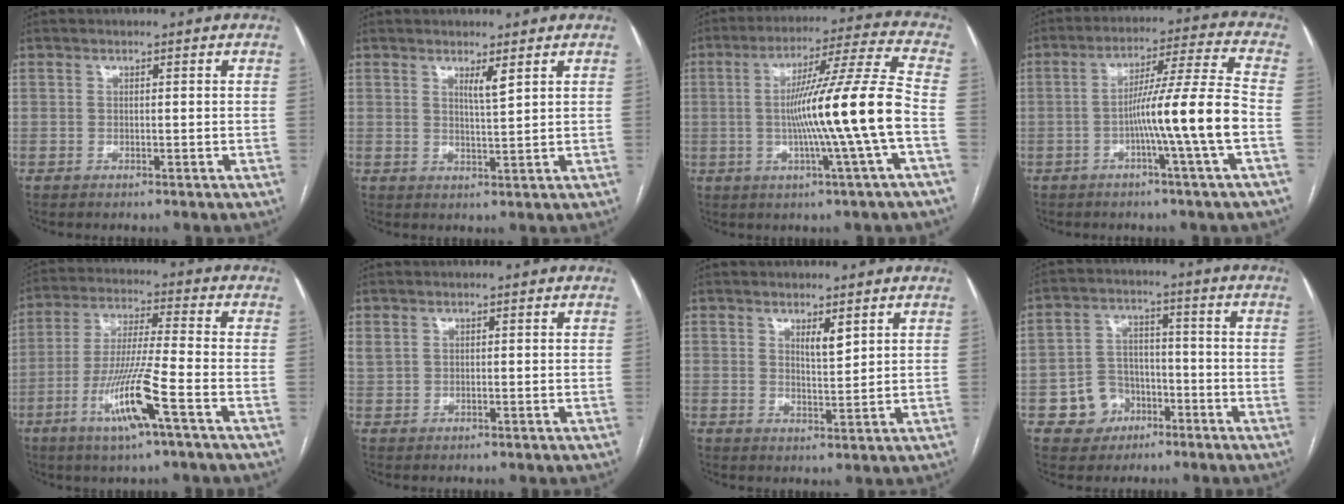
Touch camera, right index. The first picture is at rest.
{"total": 2.3, "force": [1.4, -0.2, 1.8], "torque": [-0.034, -0.008, 0.027]}
{"total": 14.9, "force": [-2.4, -2.2, 14.6], "torque": [-0.240, 0.002, -0.044]}
{"total": 11.5, "force": [-3.2, -2.1, 10.8], "torque": [-0.179, 0.009, -0.056]}
{"total": 11.8, "force": [-5.2, -0.1, 10.6], "torque": [-0.209, -0.014, -0.100]}
{"total": 1.2, "force": [0.7, 0.7, 0.6], "torque": [-0.019, 0.012, 0.021]}
{"total": 2.8, "force": [1.7, 0.6, 2.1], "torque": [-0.039, -0.006, 0.034]}
{"total": 6.9, "force": [-3.2, 6.0, 1.5], "torque": [-0.027, 0.019, -0.042]}